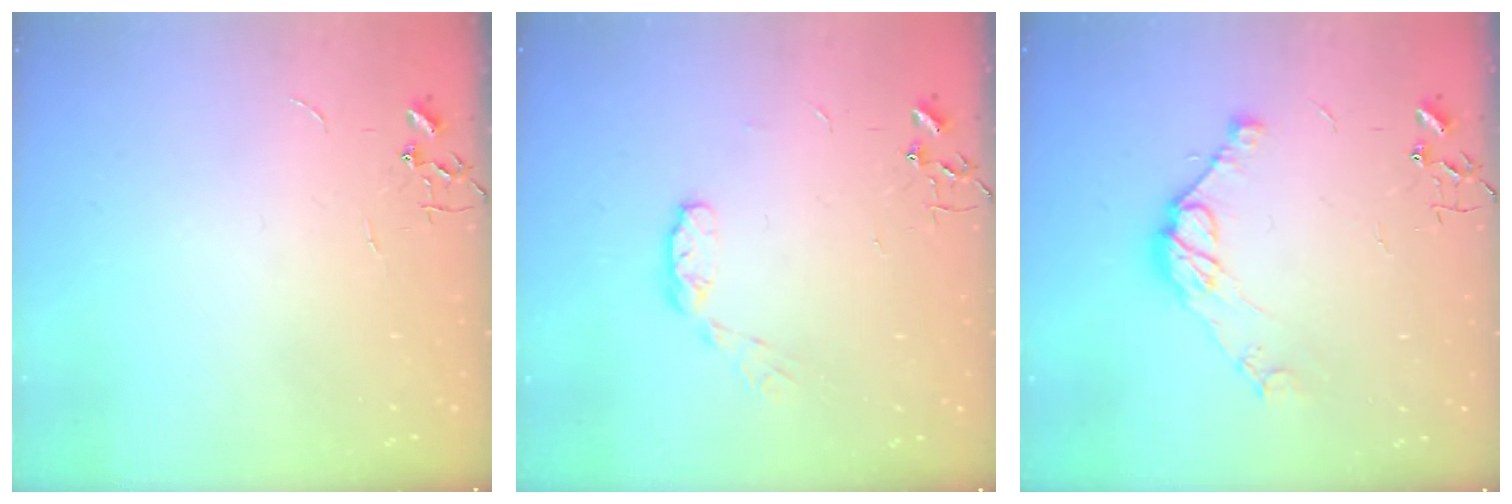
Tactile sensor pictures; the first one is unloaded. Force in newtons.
{"total": 6.5, "press": 6.5, "slide": 0.5}
{"total": 11.3, "press": 11.2, "slide": 0.8}